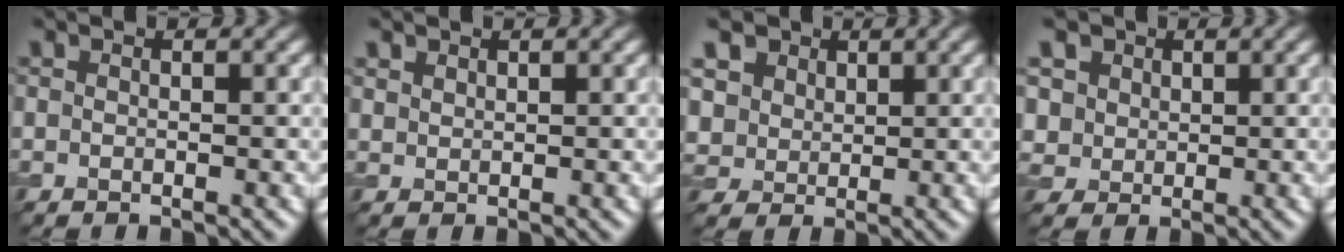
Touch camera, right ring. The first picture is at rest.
{"total": 1.0, "force": [0.9, 0.5, 0.2], "torque": [-0.006, -0.001, 0.021]}
{"total": 6.9, "force": [3.7, 5.2, 2.6], "torque": [-0.085, 0.006, 0.060]}
{"total": 6.5, "force": [3.2, 5.0, 2.6], "torque": [-0.074, 0.011, 0.045]}